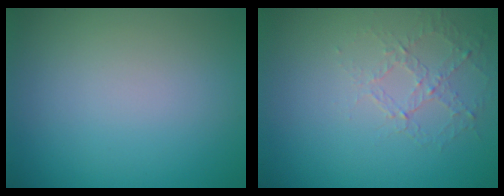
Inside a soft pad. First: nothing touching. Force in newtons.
{"total": 1.4, "press": 0.8, "slide": 1.2}